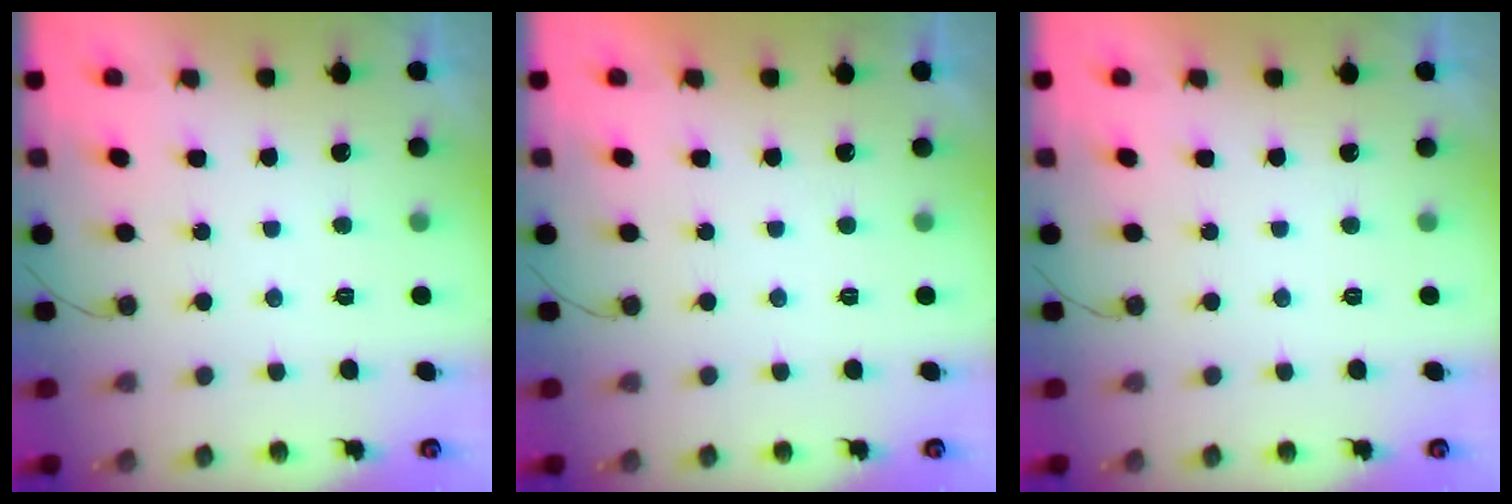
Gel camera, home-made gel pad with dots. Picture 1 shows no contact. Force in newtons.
{"total": 1.9, "press": 1.9, "slide": 0.1}
{"total": 1.8, "press": 1.8, "slide": 0.1}